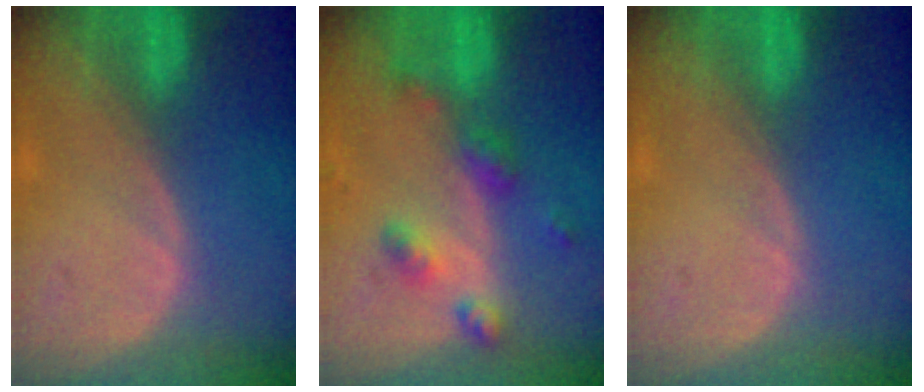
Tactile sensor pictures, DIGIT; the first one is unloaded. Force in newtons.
{"total": 6.0, "press": 5.3, "slide": 2.8}
{"total": 0.0}